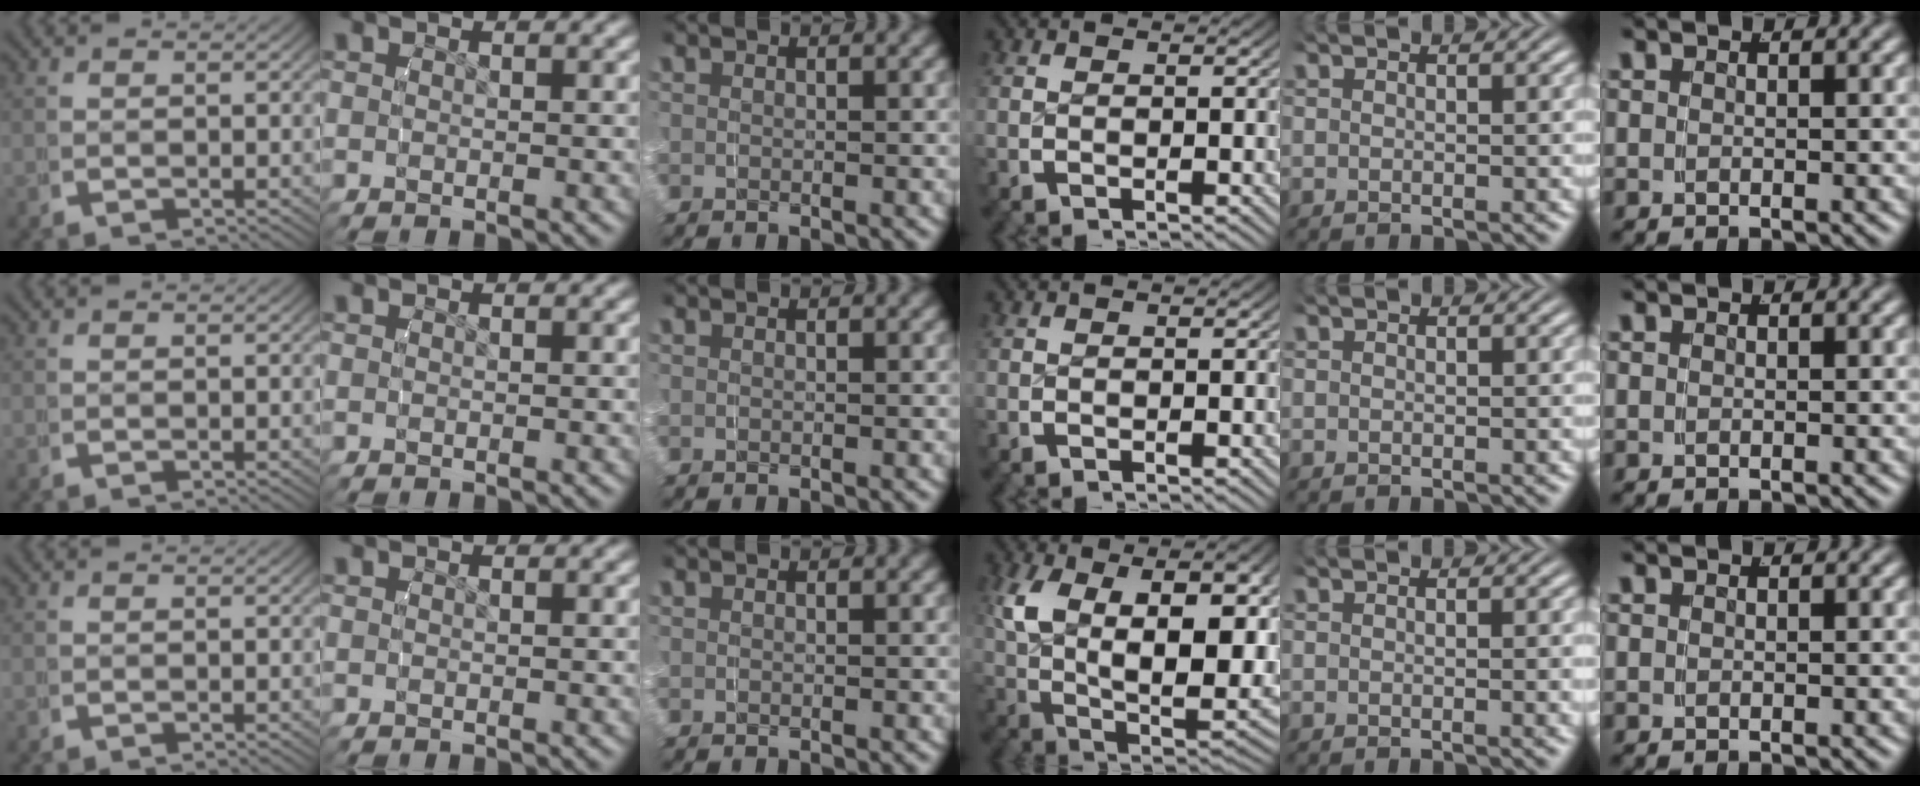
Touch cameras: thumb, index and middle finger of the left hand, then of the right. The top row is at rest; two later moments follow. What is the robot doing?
{"motion": "grasp_and_lifting", "object": "water bottle"}